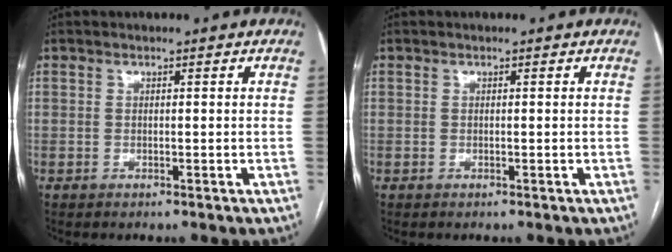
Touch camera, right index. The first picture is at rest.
{"total": 0.0}